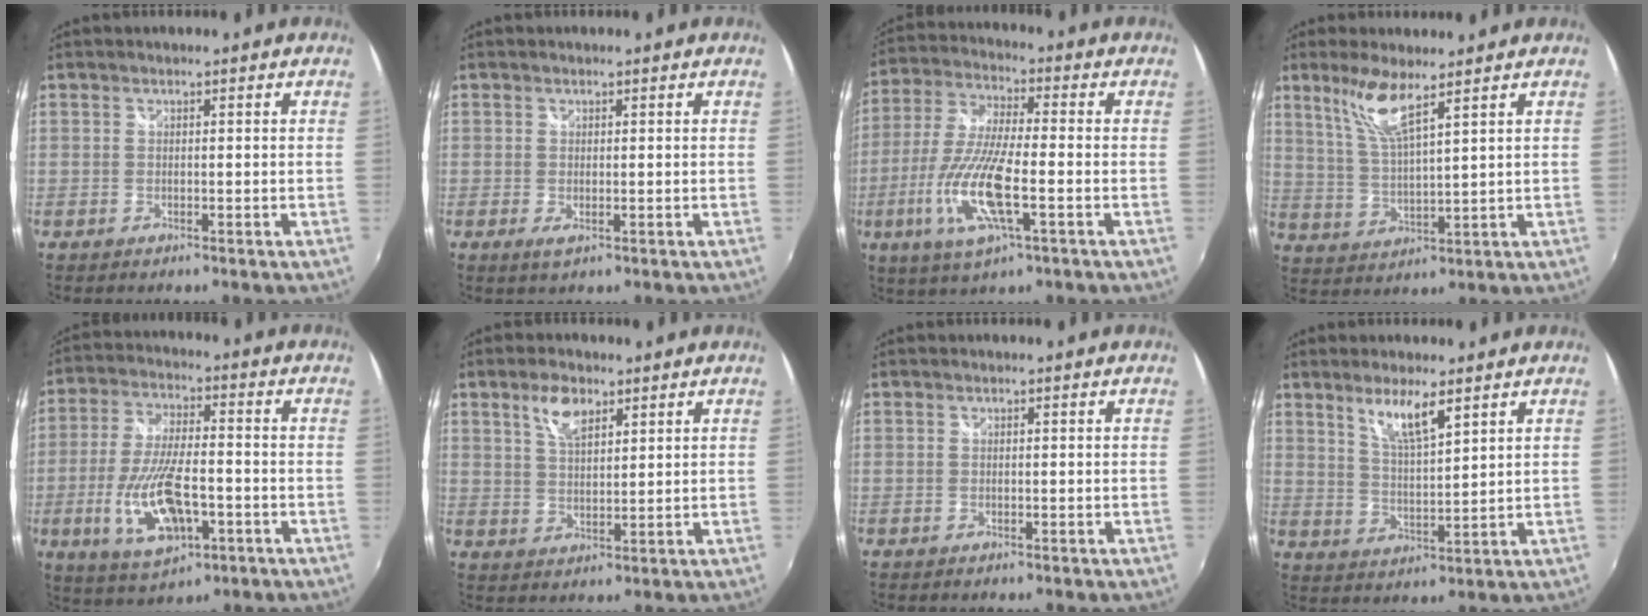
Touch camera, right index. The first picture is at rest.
{"total": 1.4, "force": [-0.2, 0.6, 1.3], "torque": [-0.026, -0.006, -0.002]}
{"total": 14.8, "force": [-4.6, 3.4, 13.7], "torque": [-0.293, -0.016, -0.090]}
{"total": 7.7, "force": [5.2, 0.8, 5.7], "torque": [-0.117, -0.002, 0.111]}
{"total": 14.3, "force": [-4.5, 5.6, 12.3], "torque": [-0.254, -0.015, -0.075]}
{"total": 5.8, "force": [3.4, 2.6, 3.9], "torque": [-0.070, 0.008, 0.063]}
{"total": 0.0}
{"total": 6.8, "force": [4.4, 1.0, 5.0], "torque": [-0.093, -0.005, 0.085]}